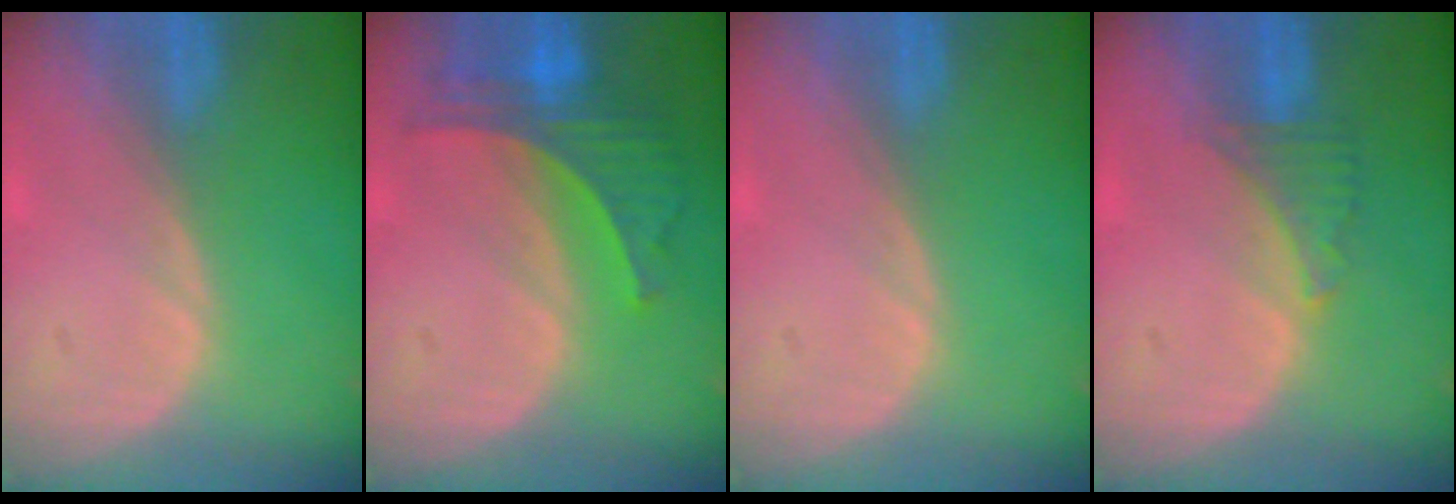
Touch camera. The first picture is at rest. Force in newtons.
{"total": 6.8, "press": 6.3, "slide": 2.5}
{"total": 0.0}
{"total": 2.9, "press": 2.9, "slide": 0.6}